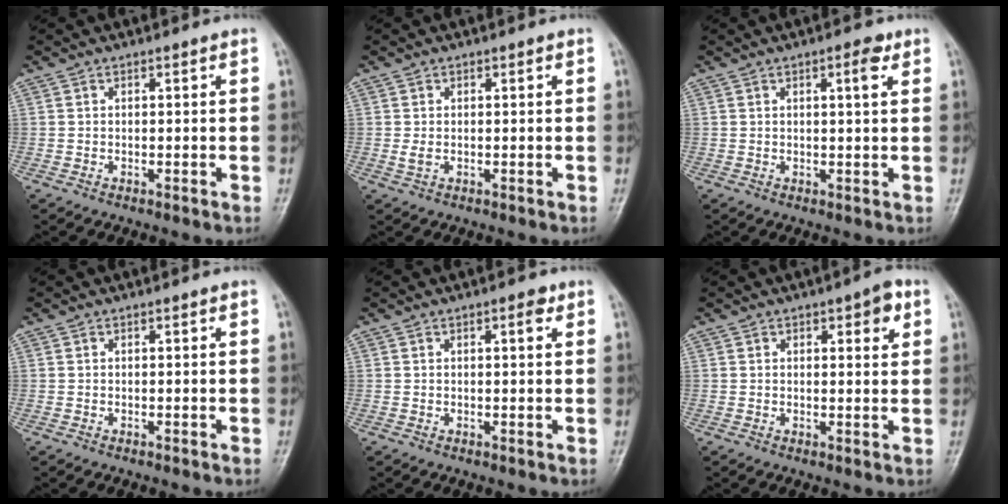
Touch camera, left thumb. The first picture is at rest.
{"total": 1.4, "force": [0.0, 0.9, 1.1], "torque": [-0.023, 0.002, -0.001]}
{"total": 3.0, "force": [1.4, 0.7, 2.6], "torque": [-0.035, -0.004, 0.019]}
{"total": 0.0}
{"total": 2.0, "force": [0.9, 0.7, 1.7], "torque": [-0.021, 0.000, 0.010]}
{"total": 4.6, "force": [2.2, 1.8, 3.7], "torque": [-0.033, -0.005, 0.023]}